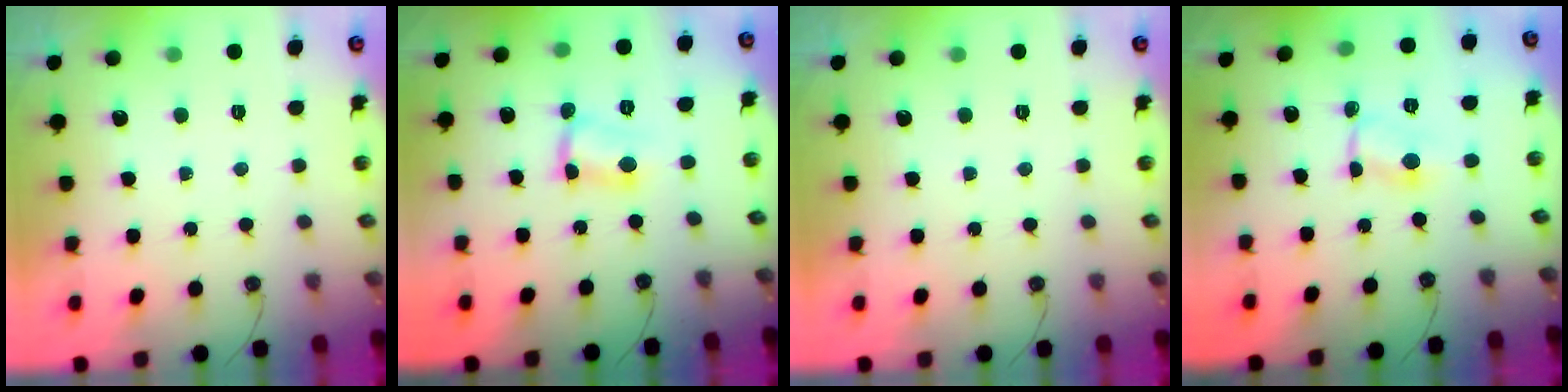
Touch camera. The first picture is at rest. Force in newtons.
{"total": 2.8, "press": 2.8, "slide": 0.6}
{"total": 0.0}
{"total": 1.3, "press": 1.3, "slide": 0.2}